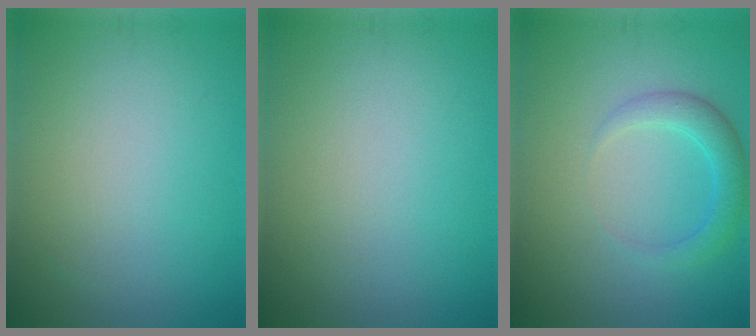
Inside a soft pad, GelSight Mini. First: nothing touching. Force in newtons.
{"total": 0.0}
{"total": 2.6, "press": 2.6, "slide": 0.2}